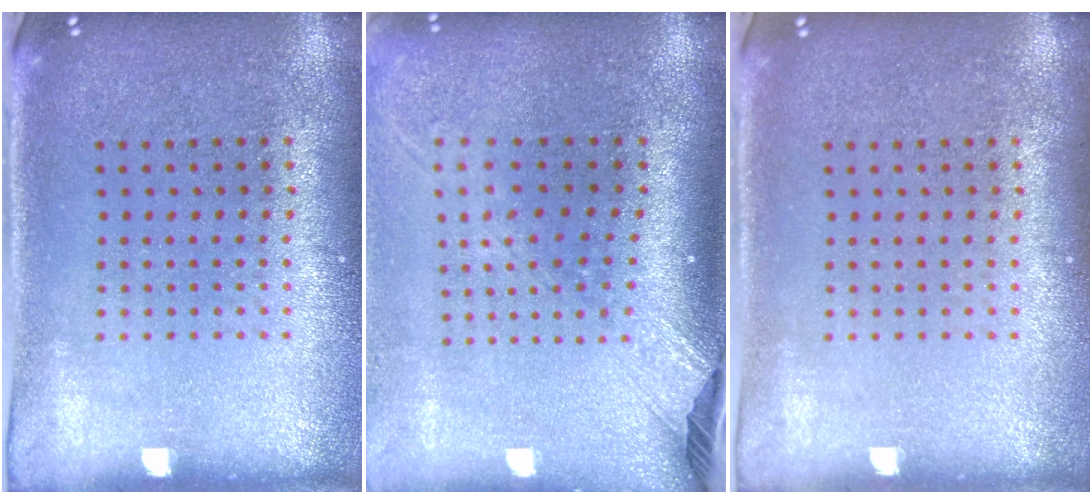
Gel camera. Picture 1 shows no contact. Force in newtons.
{"total": 2.5, "press": 1.9, "slide": 1.7}
{"total": 0.0}